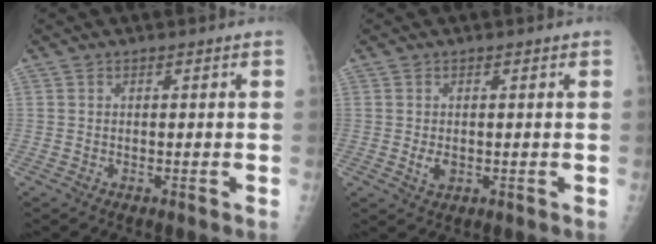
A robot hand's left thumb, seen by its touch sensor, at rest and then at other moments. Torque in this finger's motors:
{"motor_torque": [0.28, 0.50, 0.31, -0.18, 0.01]}